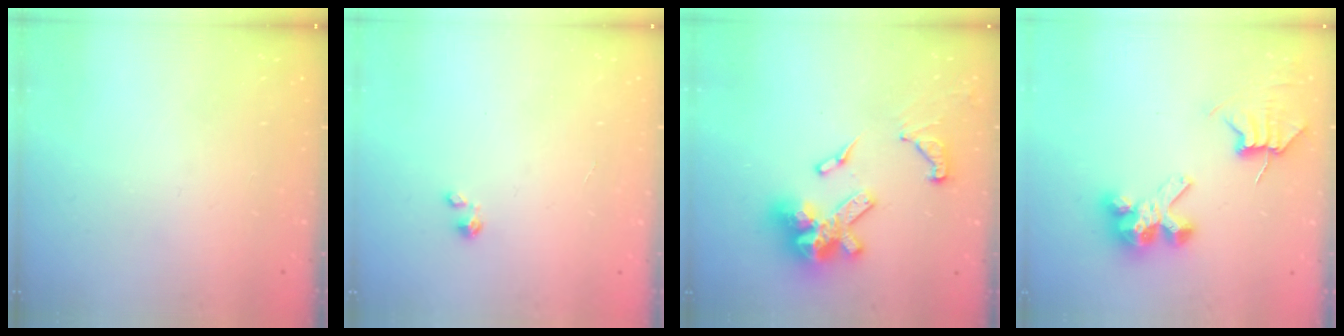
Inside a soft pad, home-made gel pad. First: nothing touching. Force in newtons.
{"total": 0.0}
{"total": 17.8, "press": 17.7, "slide": 1.7}
{"total": 7.2, "press": 7.2, "slide": 0.6}